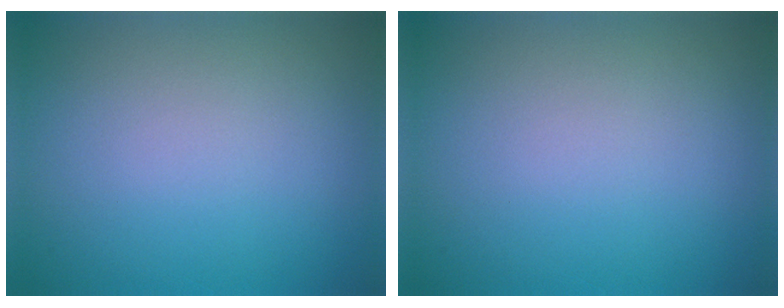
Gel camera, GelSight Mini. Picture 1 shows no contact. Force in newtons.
{"total": 0.0}